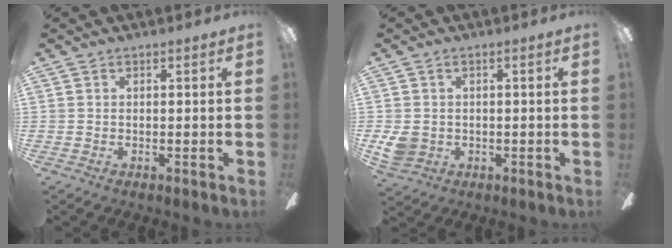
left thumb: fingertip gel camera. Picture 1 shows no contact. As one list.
[{"total": 4.7, "force": [-0.3, 4.1, 2.4], "torque": [-0.049, 0.005, -0.004]}]